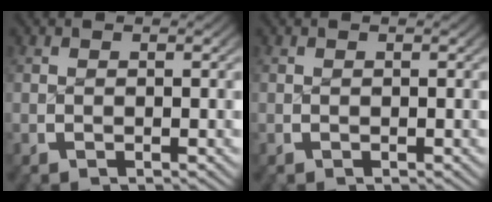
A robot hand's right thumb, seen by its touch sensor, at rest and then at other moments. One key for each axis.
{"total": 0.0}